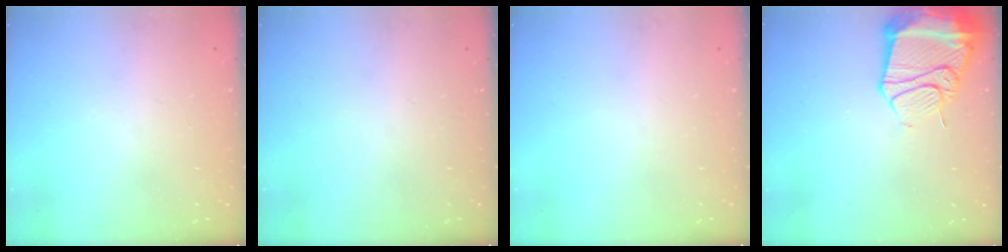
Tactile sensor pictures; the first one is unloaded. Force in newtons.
{"total": 0.0}
{"total": 0.0}
{"total": 18.0, "press": 17.9, "slide": 1.9}